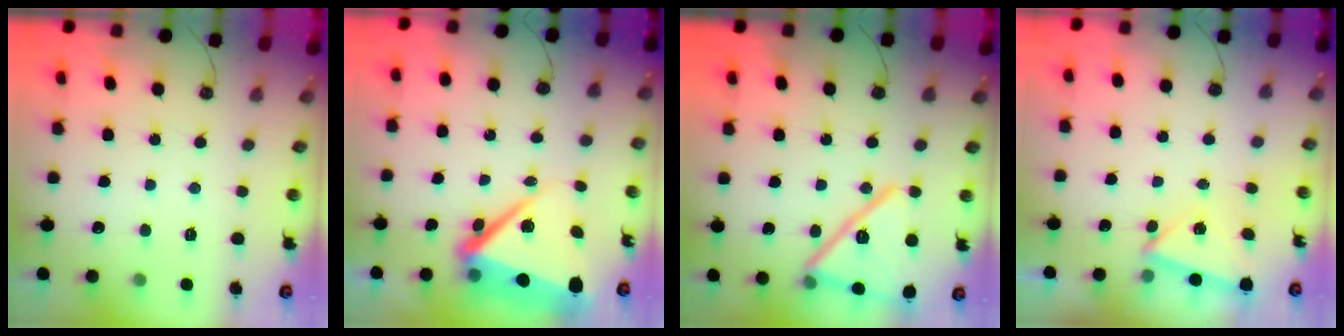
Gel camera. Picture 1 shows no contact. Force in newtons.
{"total": 11.7, "press": 10.3, "slide": 5.5}
{"total": 21.2, "press": 18.4, "slide": 10.5}
{"total": 2.5, "press": 1.9, "slide": 1.6}